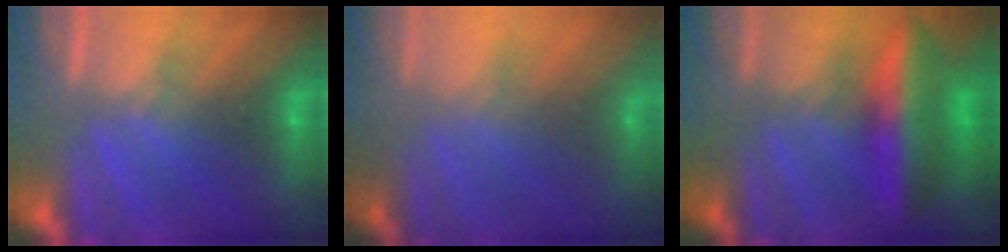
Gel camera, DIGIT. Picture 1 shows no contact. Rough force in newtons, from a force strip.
{"total": 7.6}
{"total": 5.6}